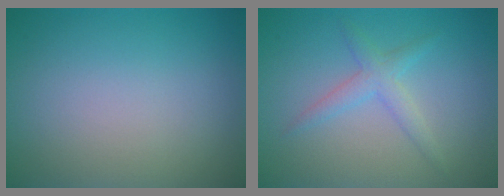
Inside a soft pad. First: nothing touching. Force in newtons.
{"total": 2.1, "press": 2.1, "slide": 0.0}